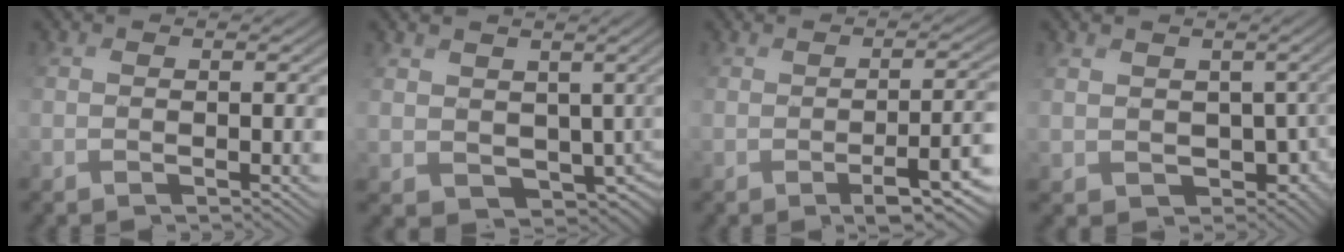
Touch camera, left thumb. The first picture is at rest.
{"total": 4.8, "force": [0.9, 4.5, 1.4], "torque": [-0.050, -0.038, 0.035]}
{"total": 6.2, "force": [-2.5, 1.9, 5.3], "torque": [-0.061, -0.009, -0.031]}
{"total": 3.9, "force": [0.2, 3.6, 1.4], "torque": [-0.043, -0.029, 0.016]}